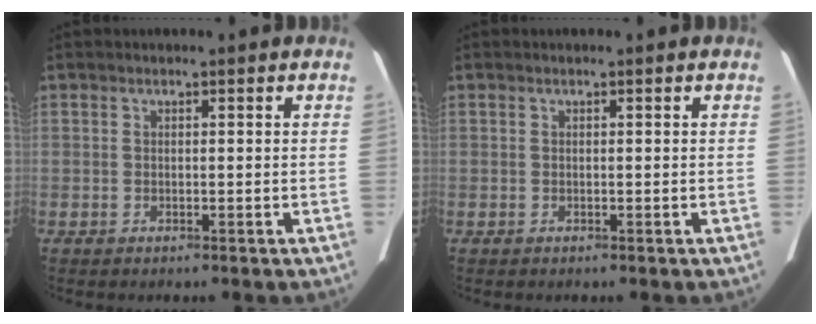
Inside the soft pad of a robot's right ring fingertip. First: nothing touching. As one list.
[{"total": 0.0}]